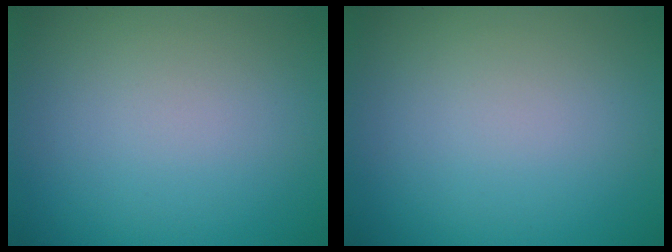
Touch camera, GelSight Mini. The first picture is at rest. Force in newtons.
{"total": 0.0}